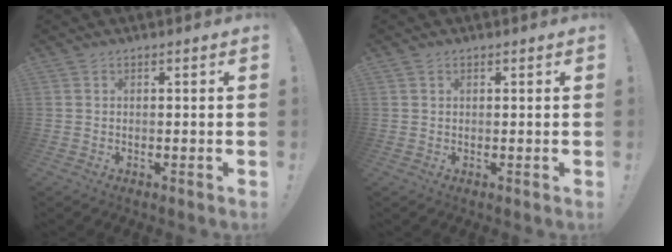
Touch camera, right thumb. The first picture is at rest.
{"total": 0.8, "force": [0.5, 0.6, 0.1], "torque": [0.002, -0.001, 0.009]}